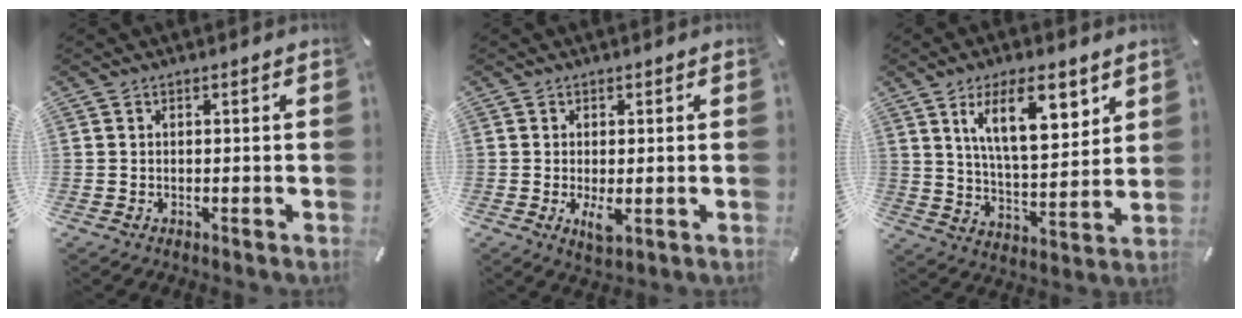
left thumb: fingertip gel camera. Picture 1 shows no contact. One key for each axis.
{"total": 4.2, "fx": -0.5, "fy": 2.0, "fz": 3.7, "tx": -0.073, "ty": -0.009, "tz": -0.012}
{"total": 15.3, "fx": 8.1, "fy": 6.7, "fz": 11.1, "tx": -0.185, "ty": -0.019, "tz": 0.139}